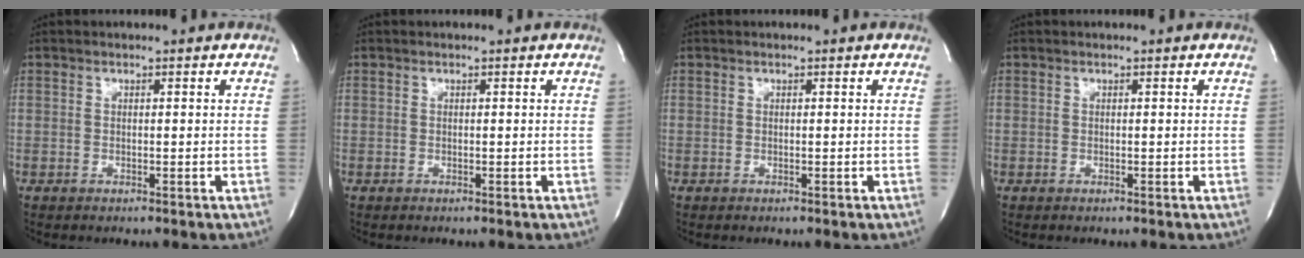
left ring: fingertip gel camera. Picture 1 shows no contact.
{"total": 0.0}
{"total": 0.0}
{"total": 0.0}